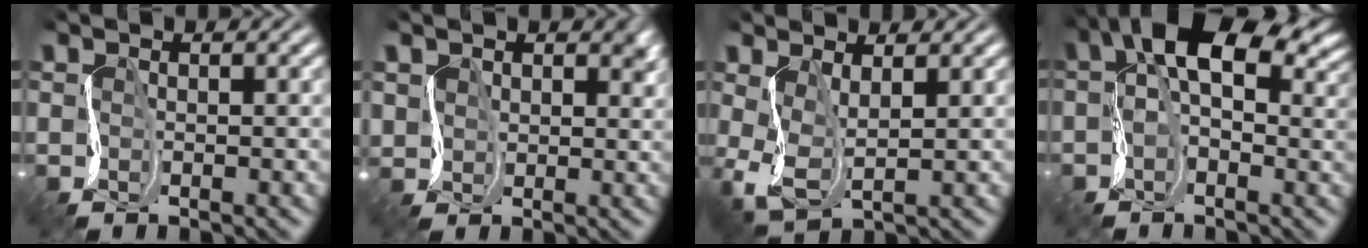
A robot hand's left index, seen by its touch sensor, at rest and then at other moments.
{"total": 2.2, "force": [1.1, 1.9, 0.0], "torque": [-0.027, -0.005, 0.025]}
{"total": 2.4, "force": [0.1, 1.1, 2.1], "torque": [-0.071, -0.007, 0.008]}
{"total": 10.8, "force": [3.2, 6.5, 7.9], "torque": [-0.121, 0.013, 0.050]}